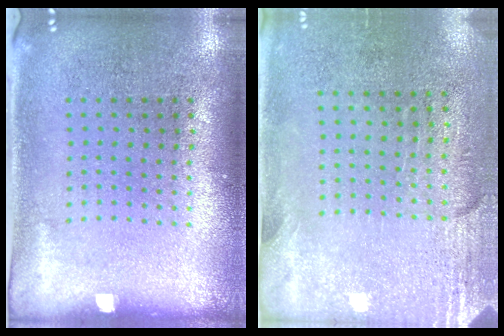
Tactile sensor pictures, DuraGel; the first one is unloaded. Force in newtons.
{"total": 2.8, "press": 2.4, "slide": 1.4}